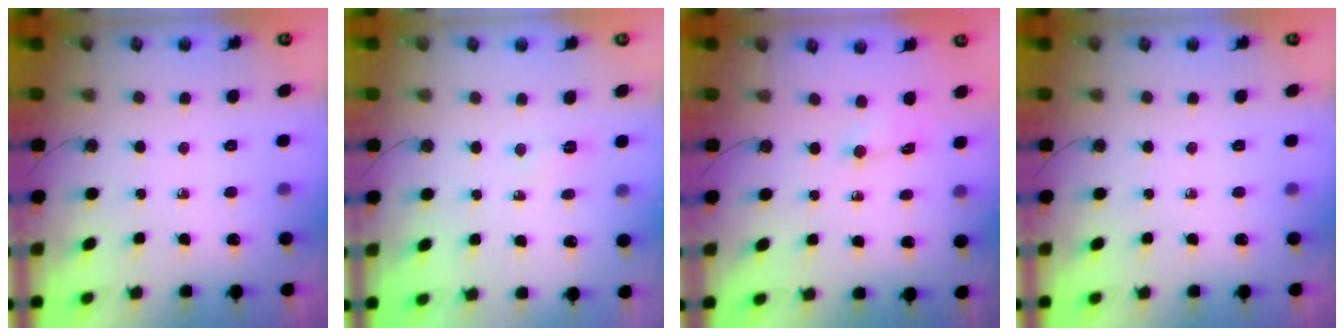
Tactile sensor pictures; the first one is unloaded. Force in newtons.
{"total": 3.1, "press": 2.8, "slide": 1.3}
{"total": 1.2, "press": 1.0, "slide": 0.6}
{"total": 0.0}